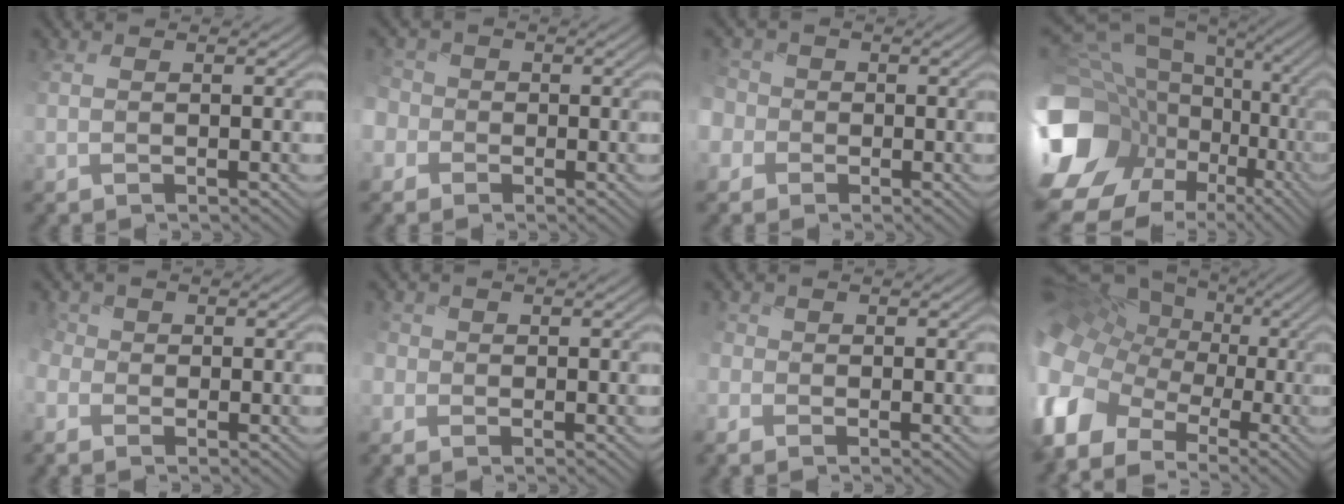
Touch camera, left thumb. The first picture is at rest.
{"total": 4.2, "force": [-1.0, 3.8, 1.4], "torque": [-0.058, 0.004, -0.031]}
{"total": 4.7, "force": [-0.7, 4.4, 1.5], "torque": [-0.066, 0.005, -0.029]}
{"total": 20.0, "force": [-1.2, 16.5, 11.2], "torque": [-0.294, -0.004, 0.004]}
{"total": 3.1, "force": [-1.1, 2.5, 1.5], "torque": [-0.047, -0.002, -0.021]}
{"total": 2.3, "force": [-0.8, 2.0, 0.6], "torque": [-0.019, 0.001, -0.021]}
{"total": 2.2, "force": [-1.3, 1.7, 0.7], "torque": [-0.026, -0.004, -0.028]}
{"total": 13.8, "force": [-1.6, 10.7, 8.6], "torque": [-0.248, -0.007, -0.033]}